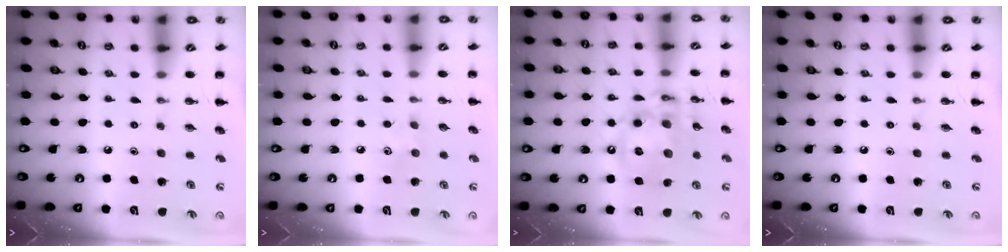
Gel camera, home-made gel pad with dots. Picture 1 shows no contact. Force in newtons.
{"total": 4.7, "press": 4.5, "slide": 1.2}
{"total": 16.7, "press": 16.4, "slide": 3.3}
{"total": 0.0}